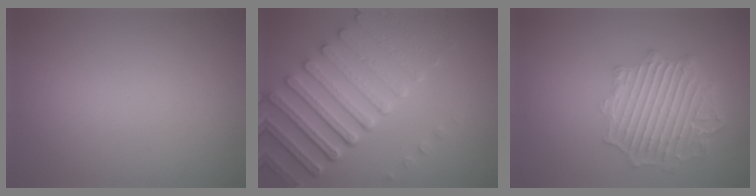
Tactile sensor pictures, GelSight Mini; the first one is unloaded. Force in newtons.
{"total": 6.8, "press": 5.4, "slide": 4.0}
{"total": 6.3, "press": 4.8, "slide": 4.1}